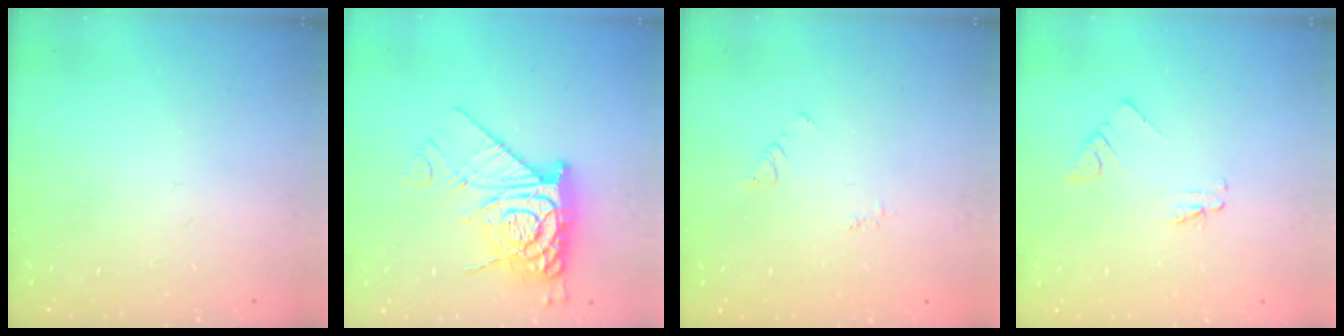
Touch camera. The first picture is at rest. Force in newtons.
{"total": 12.6, "press": 12.5, "slide": 1.4}
{"total": 2.9, "press": 2.9, "slide": 0.4}
{"total": 1.6, "press": 1.6, "slide": 0.2}